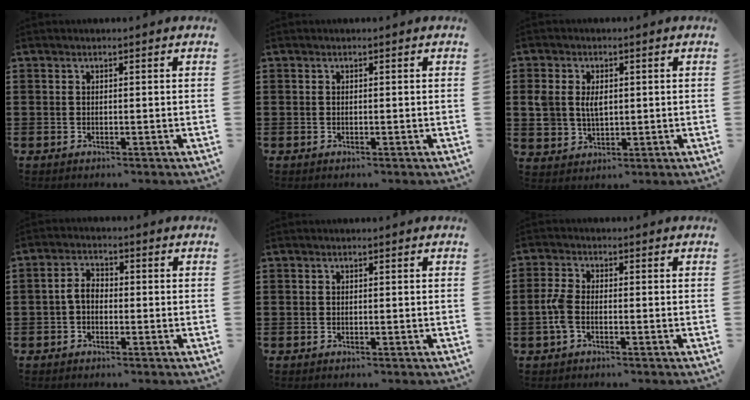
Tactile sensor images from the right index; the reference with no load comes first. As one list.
[{"total": 0.0}, {"total": 4.5, "force": [0.7, 3.1, 3.1], "torque": [-0.076, 0.008, 0.010]}, {"total": 3.3, "force": [-0.8, 2.0, 2.5], "torque": [-0.062, 0.001, -0.021]}, {"total": 0.0}, {"total": 3.4, "force": [-1.1, 1.6, 2.8], "torque": [-0.073, -0.004, -0.026]}]